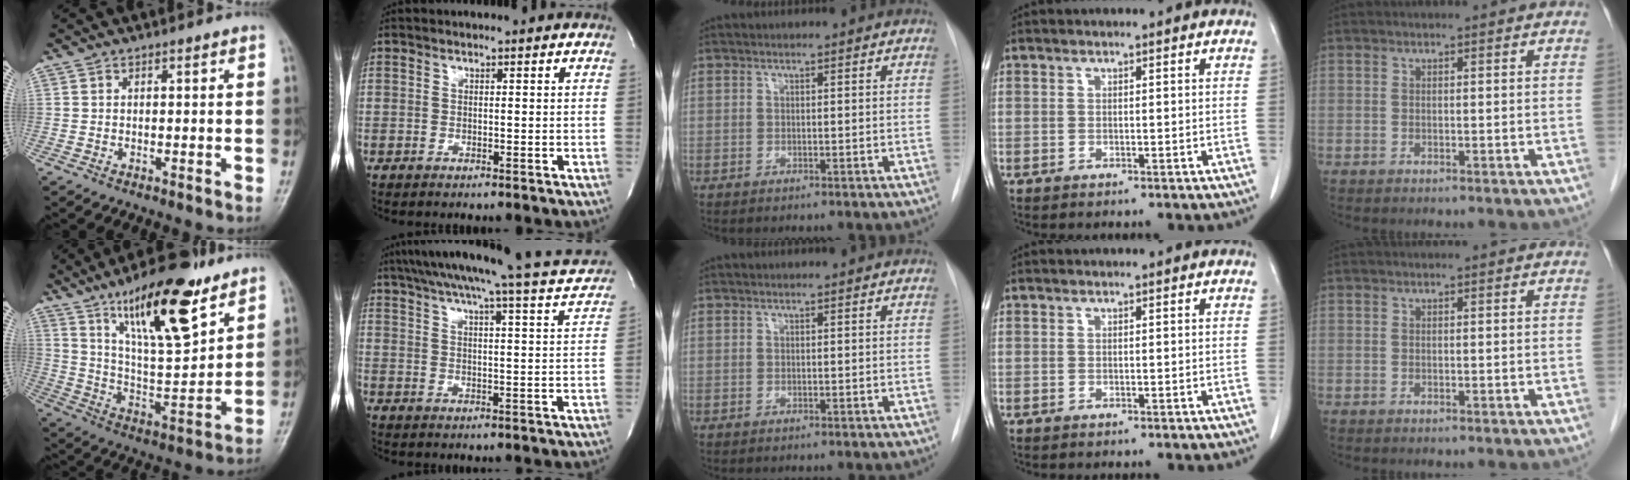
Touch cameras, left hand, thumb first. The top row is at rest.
{"thumb": {"total": 19.7, "force": [12.0, 6.0, 14.4], "torque": [-0.208, -0.062, 0.214]}, "index": {"total": 22.0, "force": [20.0, 0.1, 9.2], "torque": [-0.153, -0.027, 0.252]}}